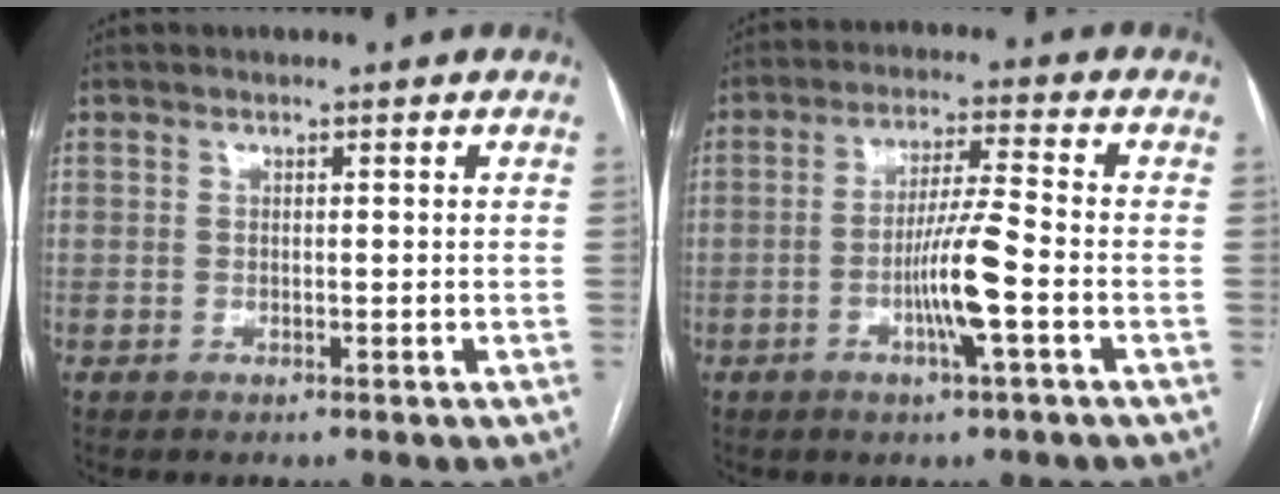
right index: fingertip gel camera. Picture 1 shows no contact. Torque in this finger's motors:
{"motor_torque": [1.02, 0.31, 0.86, 0.20]}